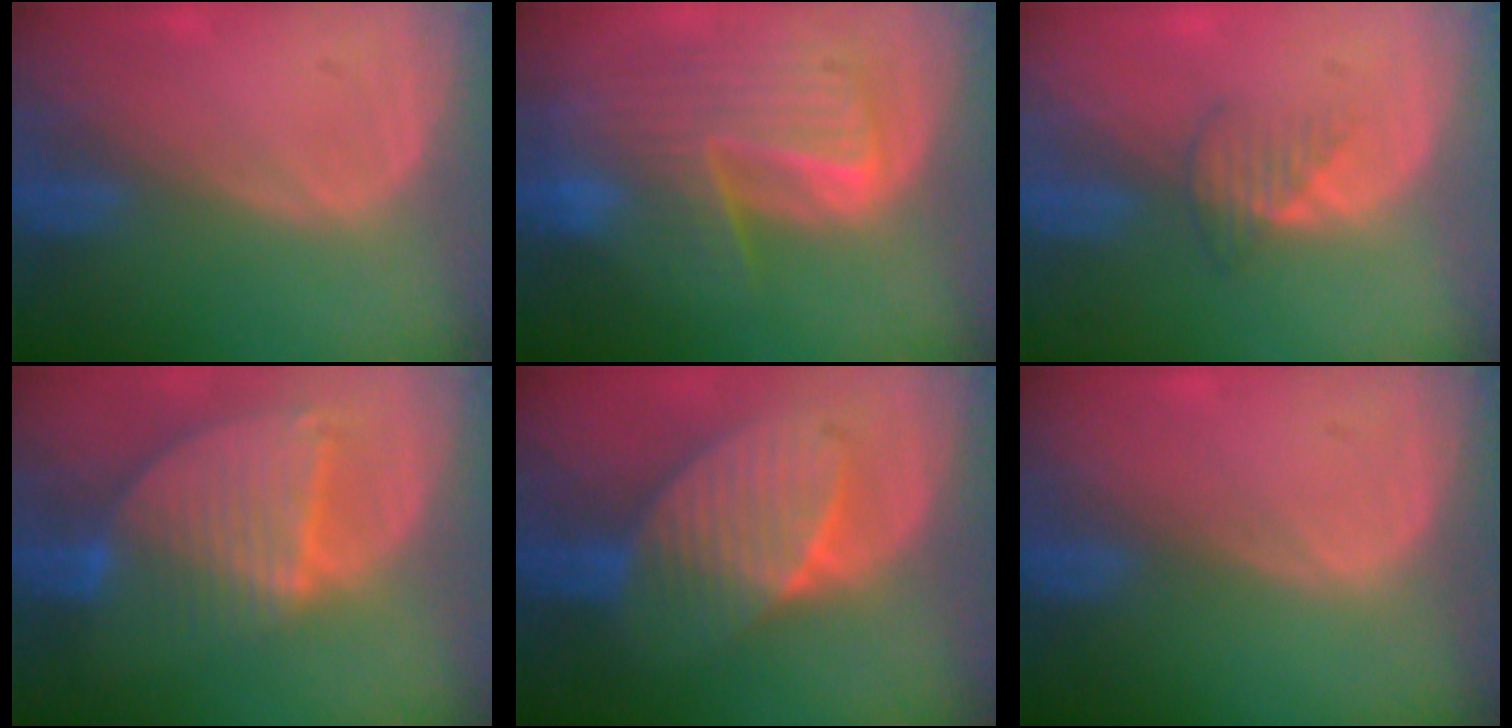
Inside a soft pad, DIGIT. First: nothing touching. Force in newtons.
{"total": 9.9, "press": 8.6, "slide": 5.0}
{"total": 2.5, "press": 2.5, "slide": 0.2}
{"total": 9.2, "press": 7.8, "slide": 4.9}
{"total": 7.9, "press": 7.9, "slide": 0.1}
{"total": 0.0}